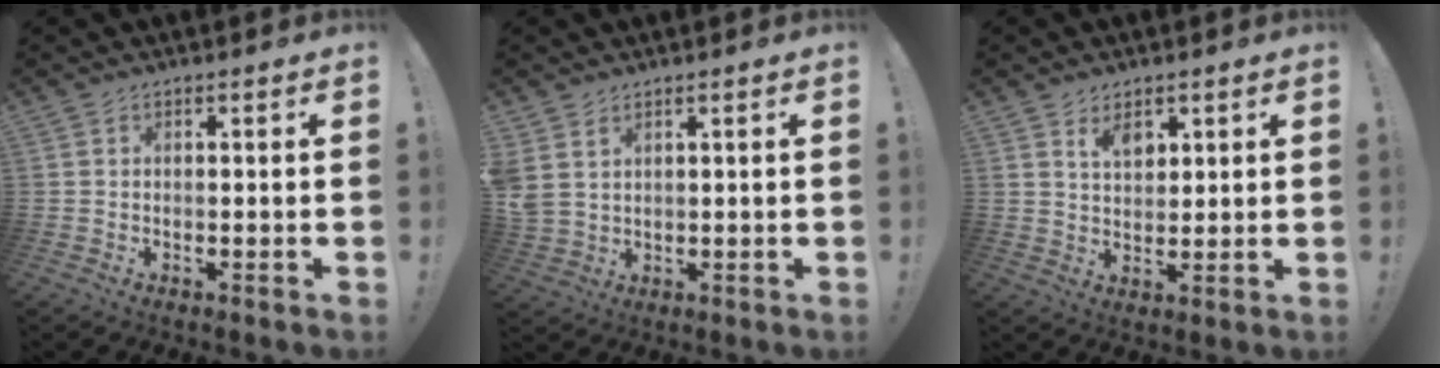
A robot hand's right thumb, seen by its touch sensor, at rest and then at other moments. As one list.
[{"total": 4.6, "force": [2.3, 3.2, 2.4], "torque": [-0.050, -0.008, 0.047]}, {"total": 5.4, "force": [3.3, 3.0, 2.9], "torque": [-0.052, -0.013, 0.059]}]